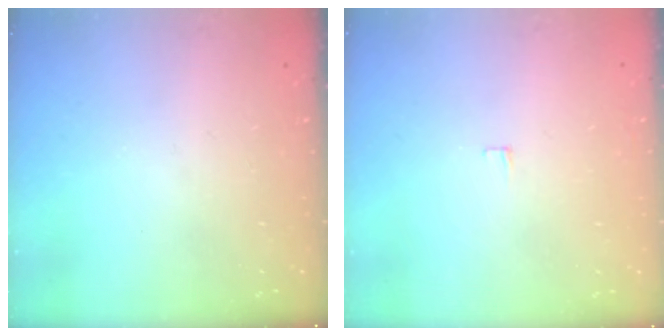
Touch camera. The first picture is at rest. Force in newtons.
{"total": 3.9, "press": 3.8, "slide": 0.4}